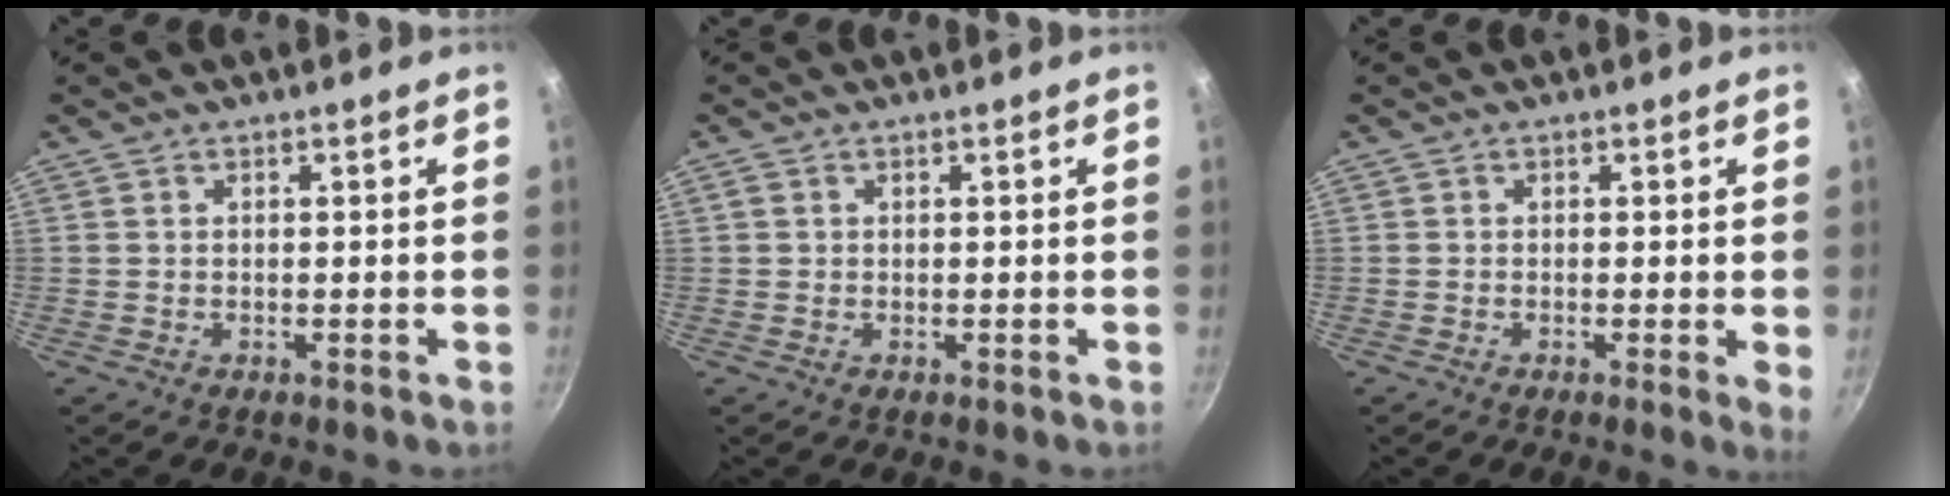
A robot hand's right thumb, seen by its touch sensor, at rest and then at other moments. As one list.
[{"total": 0.8, "force": [0.2, 0.8, 0.2], "torque": [-0.002, 0.002, 0.001]}, {"total": 2.2, "force": [0.0, 0.4, 2.2], "torque": [-0.029, -0.007, -0.004]}]